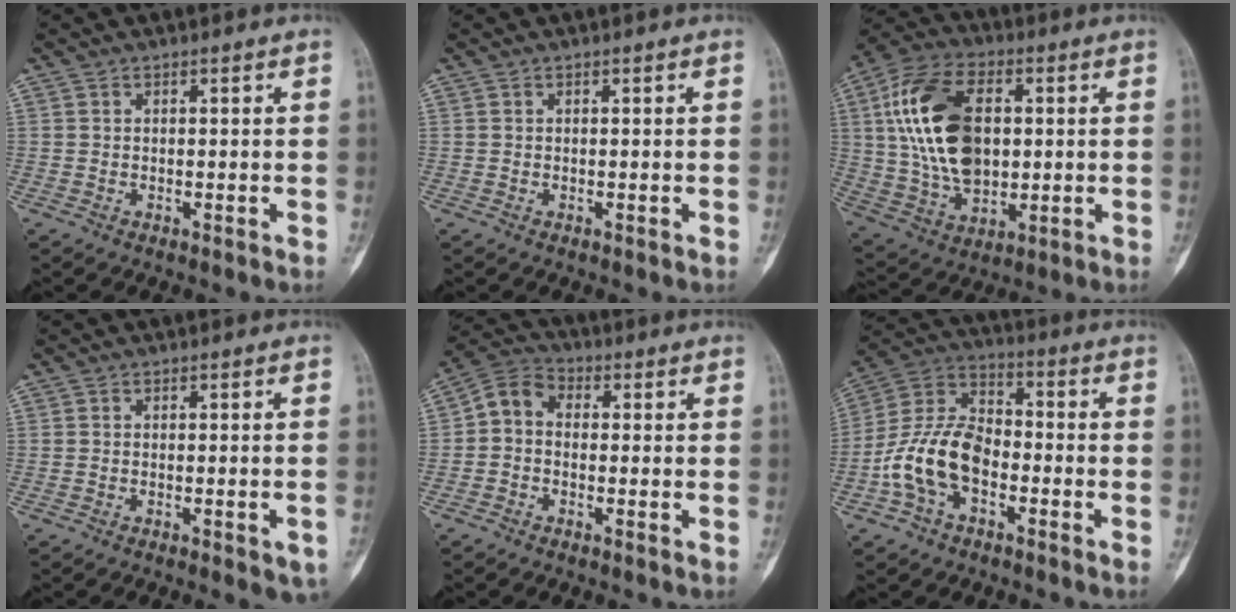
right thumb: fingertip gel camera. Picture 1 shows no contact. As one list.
[{"total": 0.0}, {"total": 20.2, "force": [2.9, 12.5, 15.5], "torque": [-0.286, 0.003, 0.057]}, {"total": 4.6, "force": [-2.2, 1.3, 3.8], "torque": [-0.043, 0.005, -0.025]}, {"total": 6.0, "force": [-0.4, 4.4, 4.0], "torque": [-0.061, 0.022, -0.026]}, {"total": 13.9, "force": [-4.4, 8.6, 10.0], "torque": [-0.194, 0.043, -0.090]}]